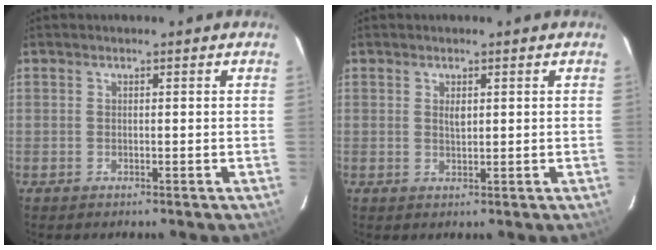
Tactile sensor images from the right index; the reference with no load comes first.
{"total": 1.5, "force": [0.5, 0.7, 1.2], "torque": [-0.021, 0.001, 0.010]}